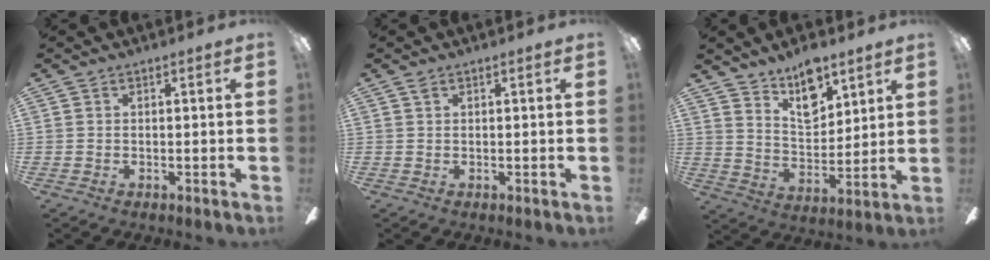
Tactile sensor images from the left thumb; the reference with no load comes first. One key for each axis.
{"total": 0.7, "fx": 0.5, "fy": 0.3, "fz": 0.5, "tx": -0.010, "ty": 0.004, "tz": 0.008}
{"total": 11.3, "fx": 8.6, "fy": 5.0, "fz": 5.2, "tx": -0.078, "ty": -0.051, "tz": 0.157}